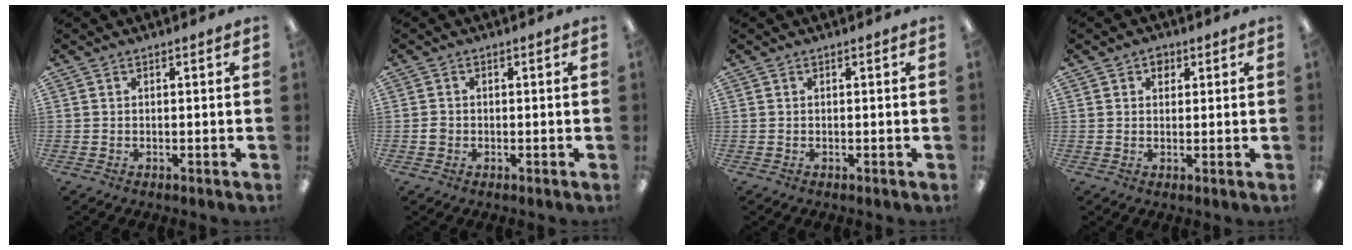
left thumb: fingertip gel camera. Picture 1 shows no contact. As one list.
[{"total": 1.5, "force": [-0.3, 1.3, 0.5], "torque": [-0.008, 0.004, -0.008]}, {"total": 0.0}, {"total": 2.7, "force": [1.6, 2.1, 0.8], "torque": [-0.003, -0.001, 0.025]}]